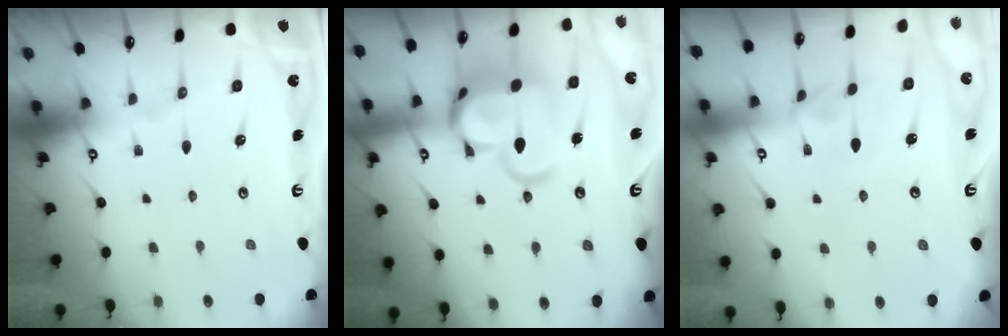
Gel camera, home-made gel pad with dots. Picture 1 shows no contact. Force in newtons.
{"total": 12.0, "press": 11.9, "slide": 1.7}
{"total": 3.9, "press": 3.8, "slide": 0.3}